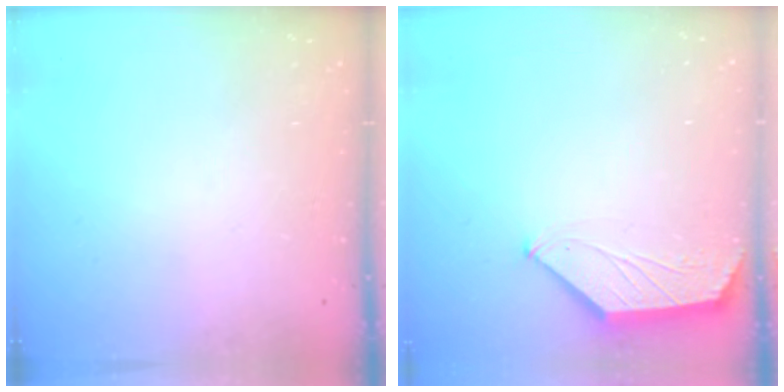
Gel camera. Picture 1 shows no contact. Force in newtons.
{"total": 1.8, "press": 1.8, "slide": 0.2}